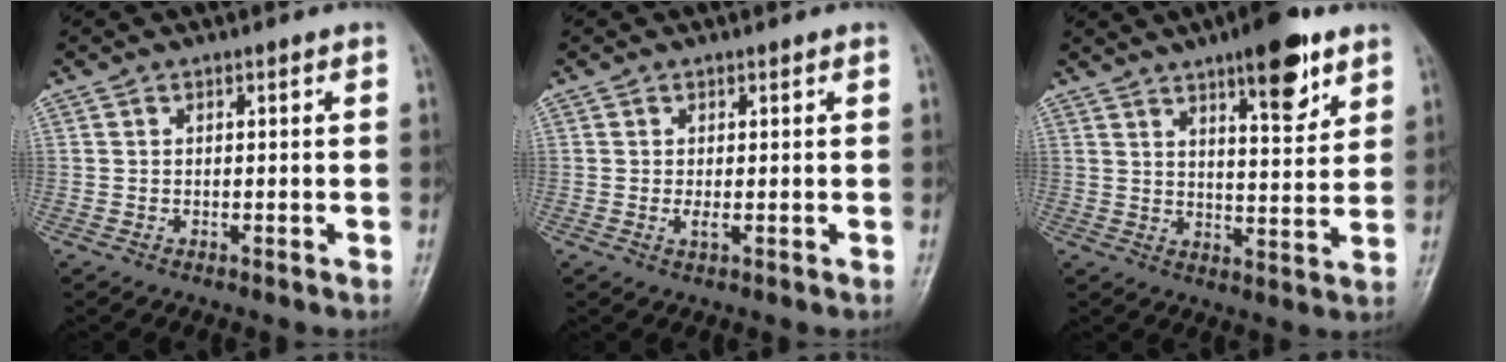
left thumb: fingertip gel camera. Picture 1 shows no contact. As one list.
[{"total": 1.2, "force": [0.1, 0.4, 1.1], "torque": [-0.022, -0.004, 0.003]}, {"total": 11.6, "force": [7.0, 3.5, 8.5], "torque": [-0.100, -0.038, 0.101]}]